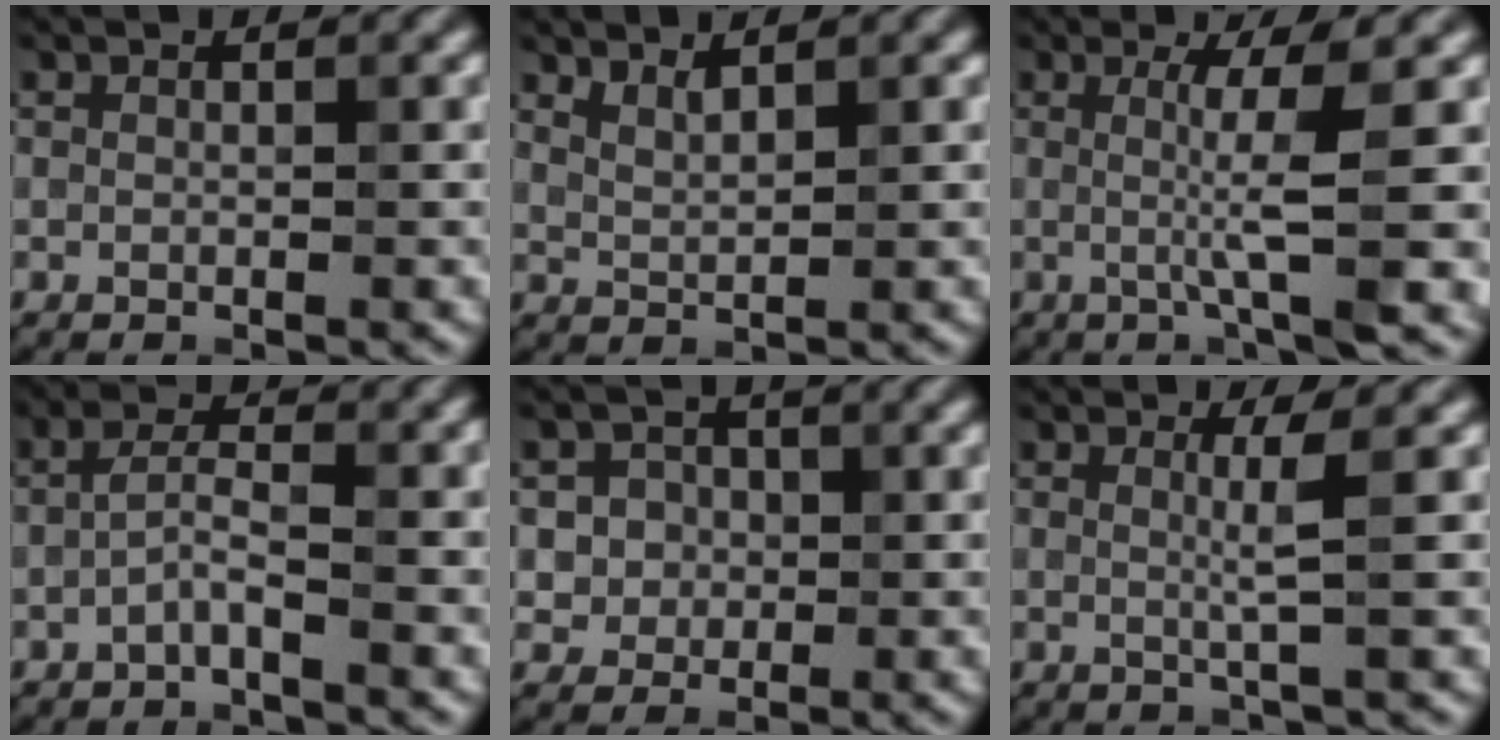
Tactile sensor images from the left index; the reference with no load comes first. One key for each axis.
{"total": 1.7, "fx": 1.4, "fy": 0.4, "fz": 0.7, "tx": -0.016, "ty": -0.006, "tz": 0.029}
{"total": 5.7, "fx": 0.4, "fy": 0.8, "fz": 5.6, "tx": -0.092, "ty": -0.003, "tz": 0.006}
{"total": 2.2, "fx": -1.0, "fy": 0.4, "fz": 1.9, "tx": -0.038, "ty": 0.010, "tz": -0.028}
{"total": 3.1, "fx": 0.2, "fy": 2.9, "fz": 0.9, "tx": 0.003, "ty": 0.003, "tz": -0.001}
{"total": 2.3, "fx": 0.3, "fy": 0.3, "fz": 2.2, "tx": -0.040, "ty": -0.002, "tz": -0.001}